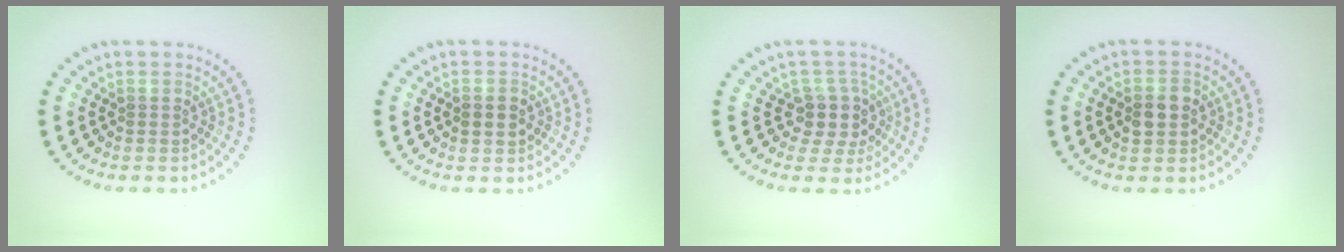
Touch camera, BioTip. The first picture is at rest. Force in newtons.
{"total": 1.4, "press": 1.4, "slide": 0.0}
{"total": 2.8, "press": 2.2, "slide": 1.8}
{"total": 2.6, "press": 2.6, "slide": 0.1}